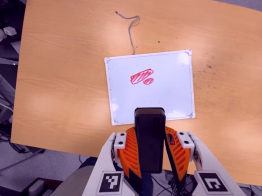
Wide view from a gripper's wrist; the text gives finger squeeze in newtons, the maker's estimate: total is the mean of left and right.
{"total": 9.0, "left": 7.6, "right": 10.4}